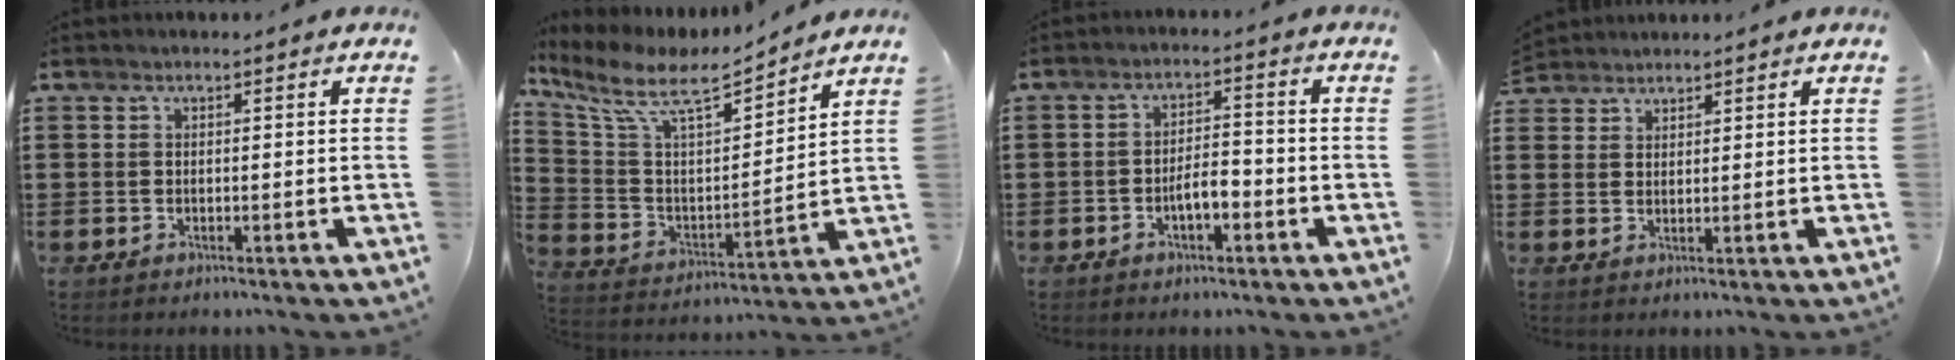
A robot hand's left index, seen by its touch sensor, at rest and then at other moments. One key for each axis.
{"total": 8.6, "fx": 6.8, "fy": 2.4, "fz": 4.6, "tx": -0.122, "ty": -0.041, "tz": 0.112}
{"total": 4.0, "fx": -1.9, "fy": 1.5, "fz": 3.2, "tx": -0.064, "ty": 0.007, "tz": -0.038}
{"total": 2.1, "fx": 1.9, "fy": 0.6, "fz": -0.5, "tx": 0.003, "ty": 0.001, "tz": 0.039}